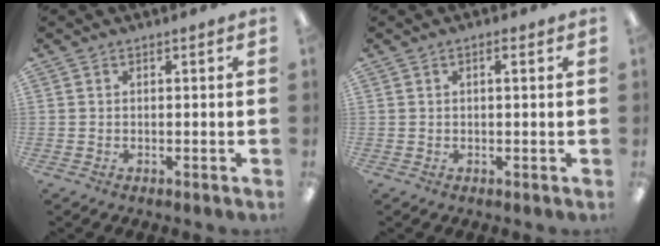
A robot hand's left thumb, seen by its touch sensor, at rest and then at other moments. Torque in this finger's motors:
{"motor_torque": [0.02, -0.11, -0.16, -0.25, 0.04]}